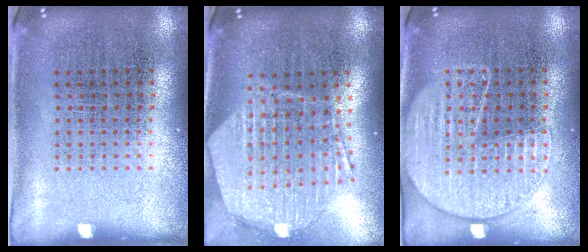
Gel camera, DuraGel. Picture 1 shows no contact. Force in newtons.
{"total": 1.9, "press": 1.8, "slide": 0.8}
{"total": 1.4, "press": 1.4, "slide": 0.2}